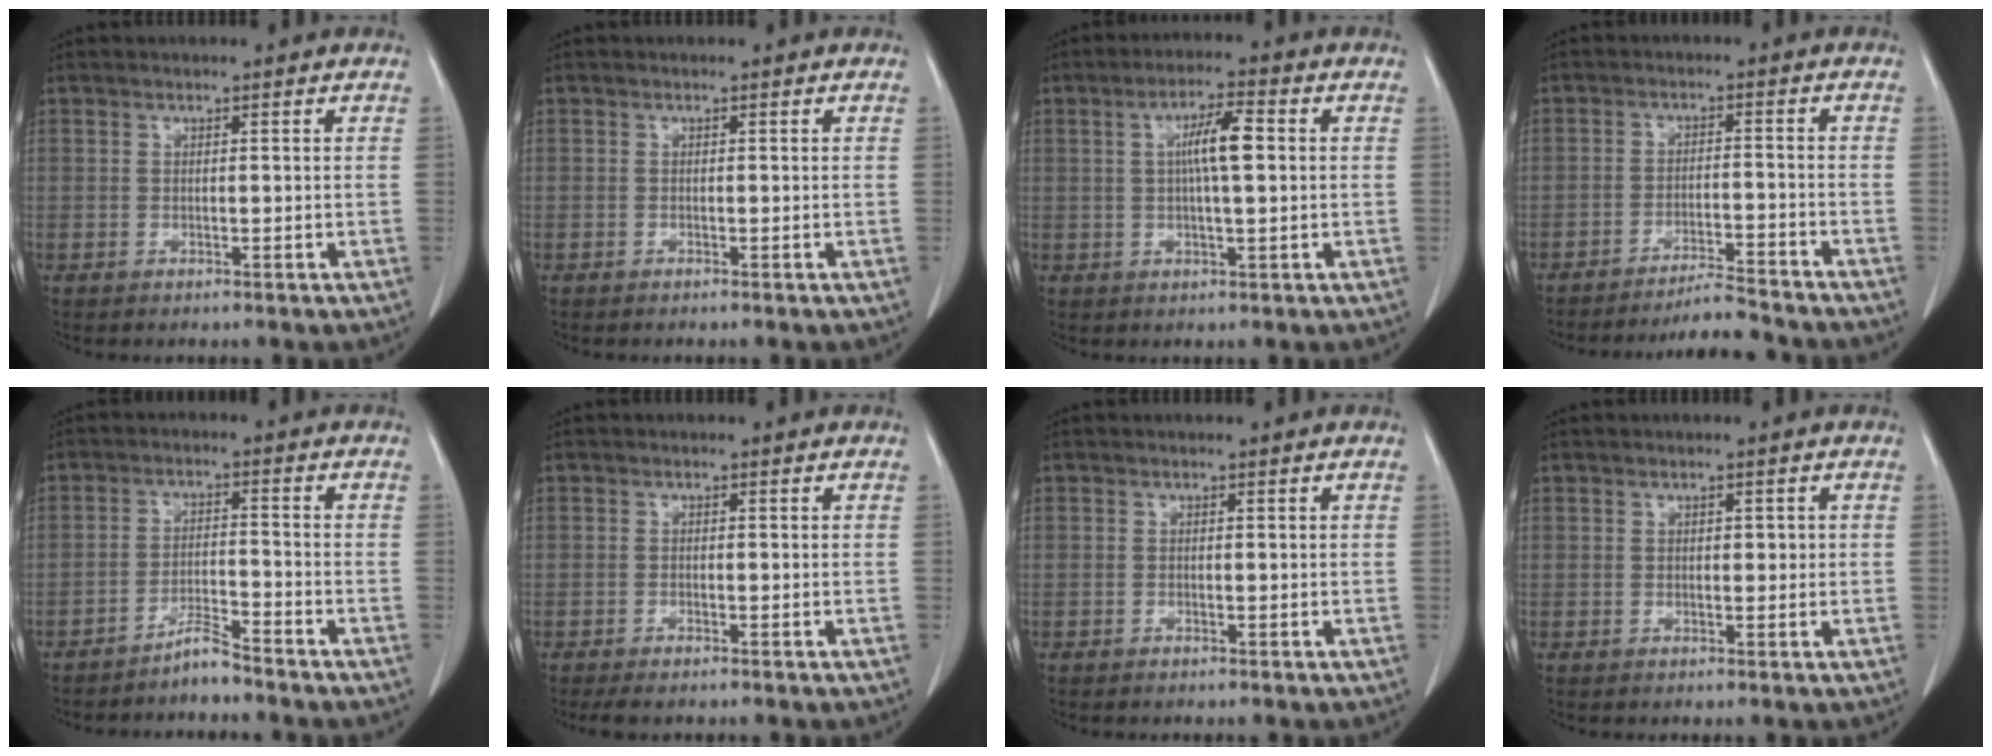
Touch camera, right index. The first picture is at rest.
{"total": 0.0}
{"total": 6.1, "force": [0.8, 0.8, 6.0], "torque": [-0.109, 0.009, 0.013]}
{"total": 8.1, "force": [-7.9, -0.7, 1.9], "torque": [-0.025, -0.008, -0.125]}
{"total": 3.7, "force": [-3.5, -0.1, 1.3], "torque": [-0.023, -0.010, -0.067]}
{"total": 2.8, "force": [-2.3, 0.4, 1.5], "torque": [-0.022, -0.006, -0.035]}
{"total": 0.0}
{"total": 1.3, "force": [0.2, 0.7, 1.0], "torque": [-0.012, 0.002, 0.002]}